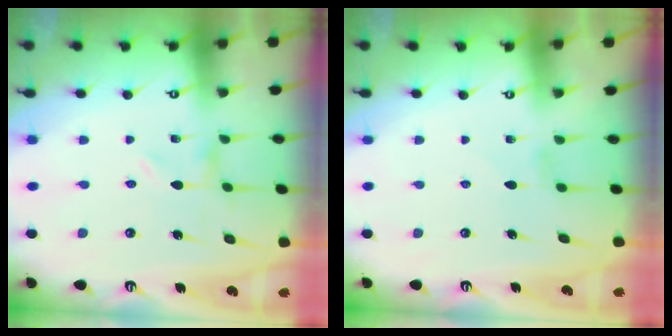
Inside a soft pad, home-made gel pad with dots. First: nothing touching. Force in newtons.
{"total": 2.1, "press": 2.0, "slide": 0.3}